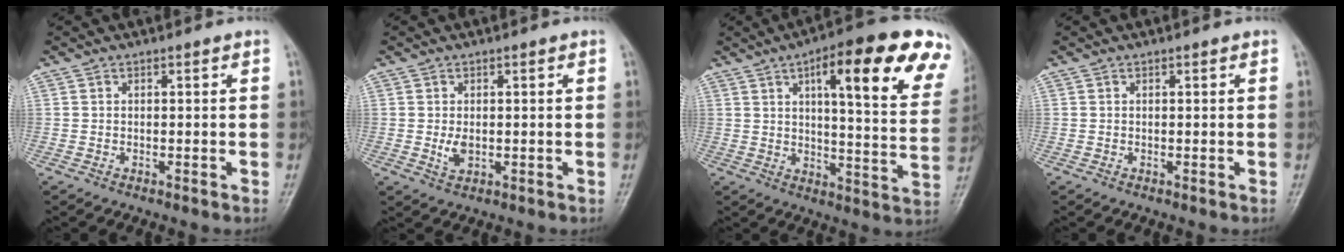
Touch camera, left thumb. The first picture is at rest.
{"total": 2.7, "force": [0.1, 1.8, 2.0], "torque": [-0.034, -0.008, 0.004]}
{"total": 23.0, "force": [11.0, 6.1, 19.2], "torque": [-0.228, -0.022, 0.143]}
{"total": 0.0}